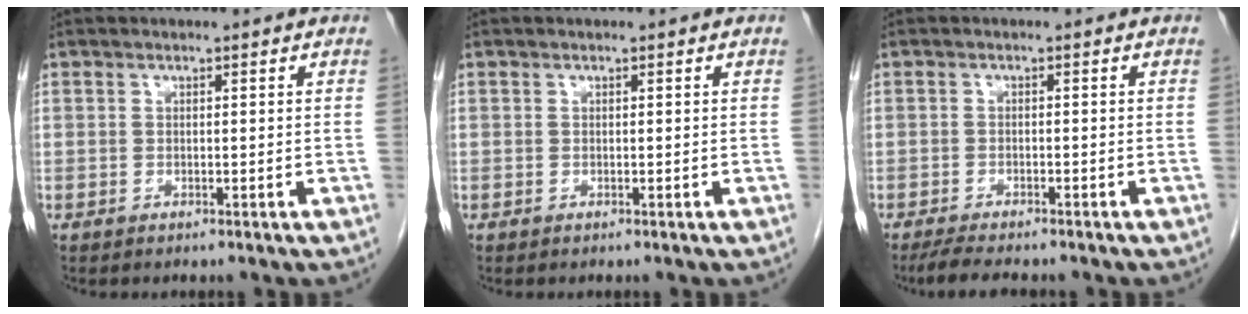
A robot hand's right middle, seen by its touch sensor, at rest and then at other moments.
{"total": 0.0}
{"total": 4.7, "force": [-4.0, 0.6, 2.3], "torque": [-0.042, -0.013, -0.064]}